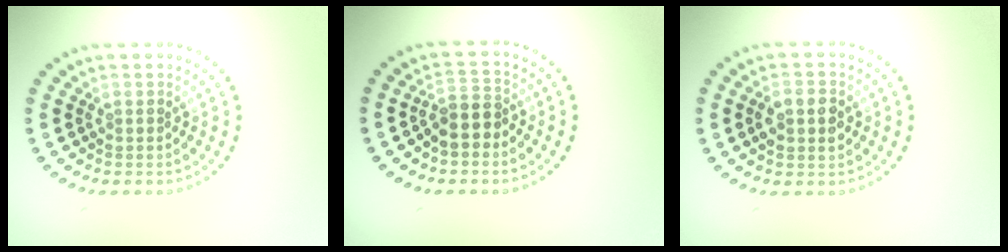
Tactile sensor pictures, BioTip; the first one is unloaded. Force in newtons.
{"total": 2.6, "press": 2.3, "slide": 1.2}
{"total": 3.5, "press": 3.5, "slide": 0.1}